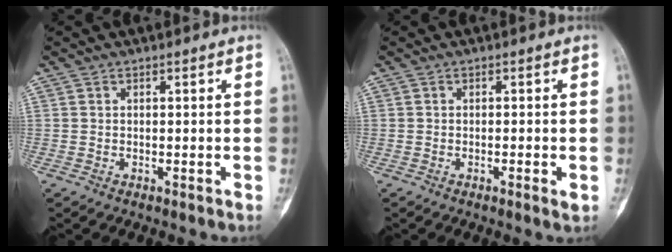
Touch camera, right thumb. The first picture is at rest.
{"total": 1.7, "force": [-0.6, 0.2, 1.6], "torque": [-0.029, -0.004, -0.010]}